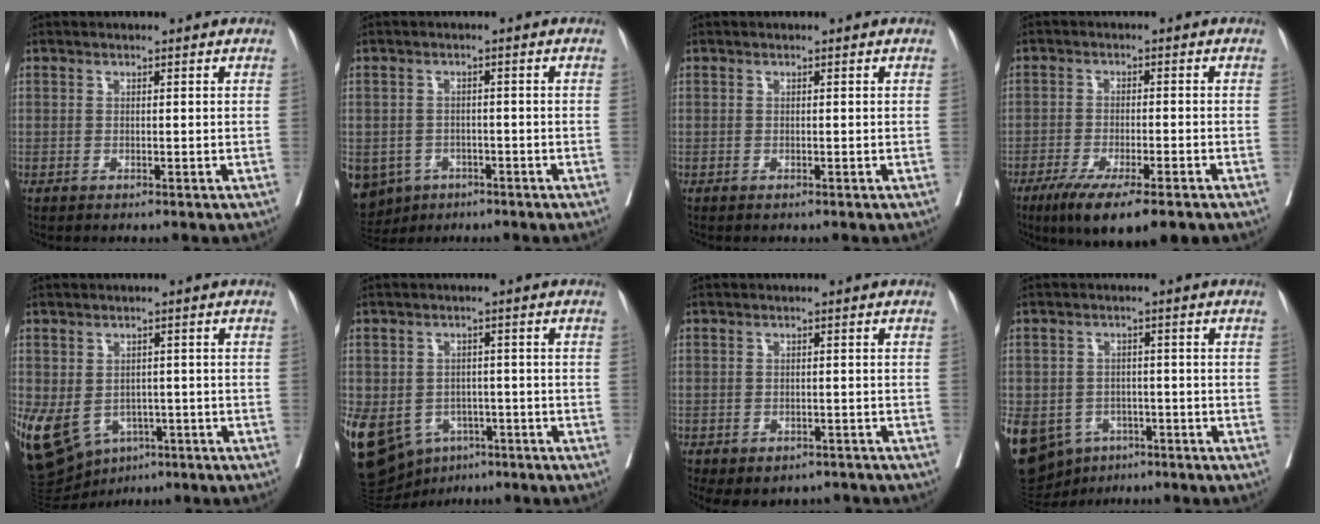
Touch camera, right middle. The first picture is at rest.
{"total": 10.8, "force": [-5.9, 8.4, 3.1], "torque": [-0.092, -0.006, -0.079]}
{"total": 0.0}
{"total": 10.8, "force": [-7.4, 1.6, 7.6], "torque": [-0.116, -0.022, -0.115]}
{"total": 13.4, "force": [-5.8, 9.7, 7.2], "torque": [-0.163, 0.000, -0.079]}
{"total": 23.6, "force": [-10.0, 18.3, 11.0], "torque": [-0.349, -0.014, -0.138]}
{"total": 7.3, "force": [-5.3, 4.5, 2.2], "torque": [-0.031, 0.011, -0.066]}
{"total": 21.3, "force": [-9.5, 16.8, 9.0], "torque": [-0.292, -0.010, -0.131]}